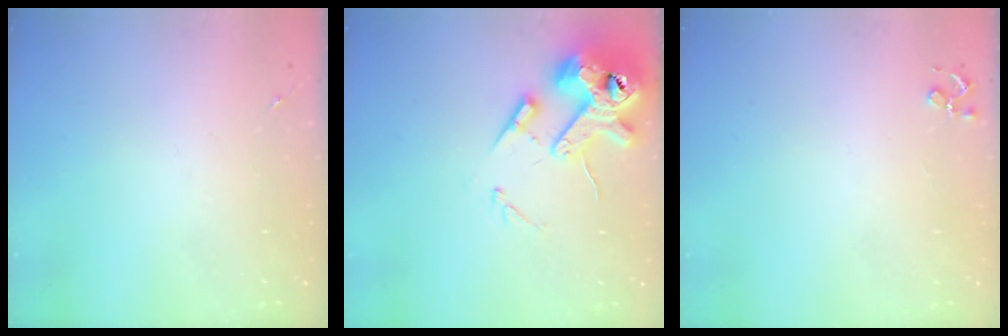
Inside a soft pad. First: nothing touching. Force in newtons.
{"total": 16.0, "press": 15.8, "slide": 2.5}
{"total": 3.9, "press": 3.9, "slide": 0.5}